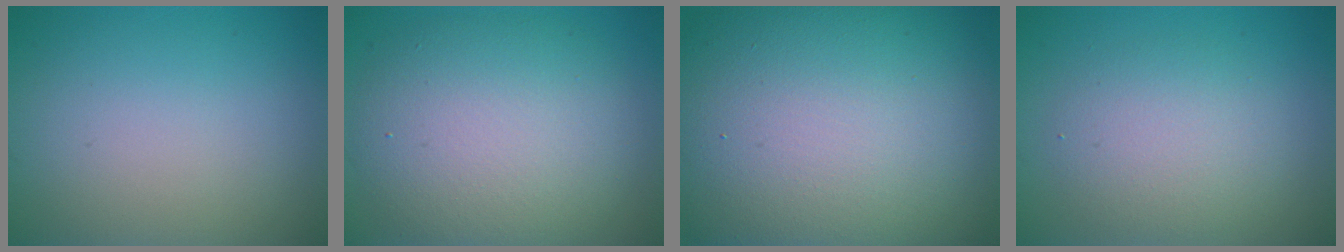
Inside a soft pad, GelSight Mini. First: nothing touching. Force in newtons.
{"total": 9.0, "press": 9.0, "slide": 0.9}
{"total": 19.7, "press": 19.7, "slide": 0.7}
{"total": 3.8, "press": 3.8, "slide": 0.3}